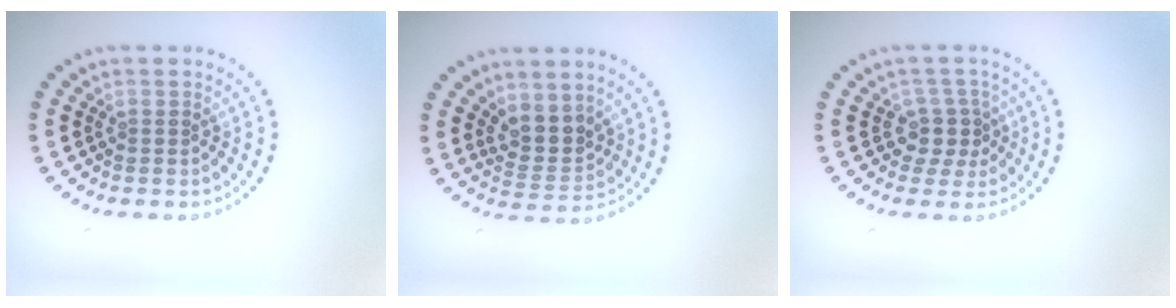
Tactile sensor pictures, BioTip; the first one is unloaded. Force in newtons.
{"total": 3.0, "press": 2.3, "slide": 1.8}
{"total": 2.4, "press": 1.8, "slide": 1.7}